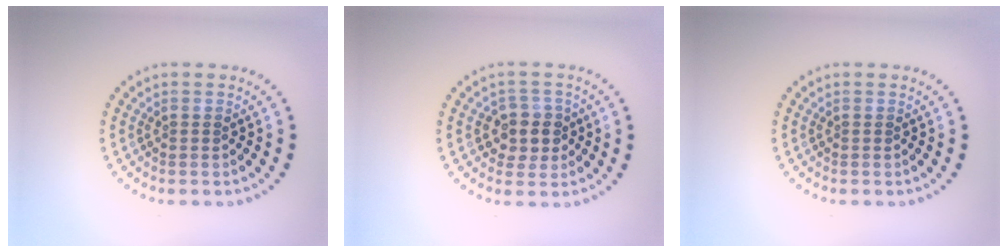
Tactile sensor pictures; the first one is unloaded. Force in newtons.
{"total": 2.9, "press": 2.7, "slide": 0.9}
{"total": 0.0}